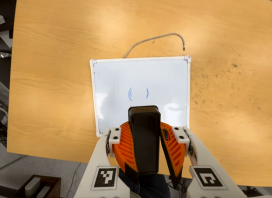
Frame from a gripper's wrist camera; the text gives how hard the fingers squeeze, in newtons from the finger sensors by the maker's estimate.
{"total": 10.1, "left": 10.1, "right": 10.2}